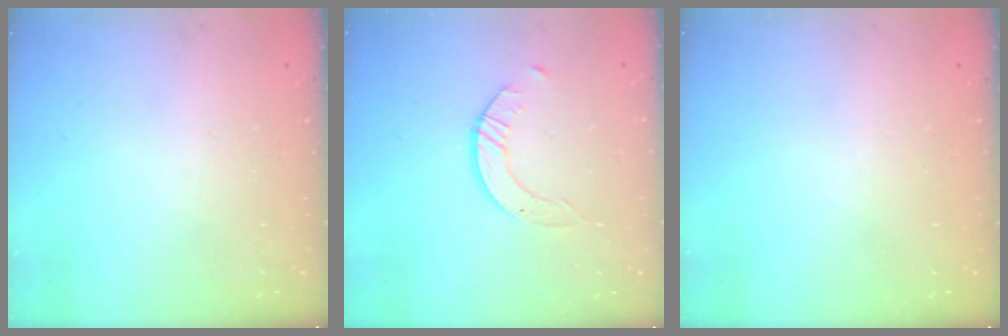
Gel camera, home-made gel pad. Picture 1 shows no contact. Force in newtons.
{"total": 2.5, "press": 2.5, "slide": 0.3}
{"total": 0.0}